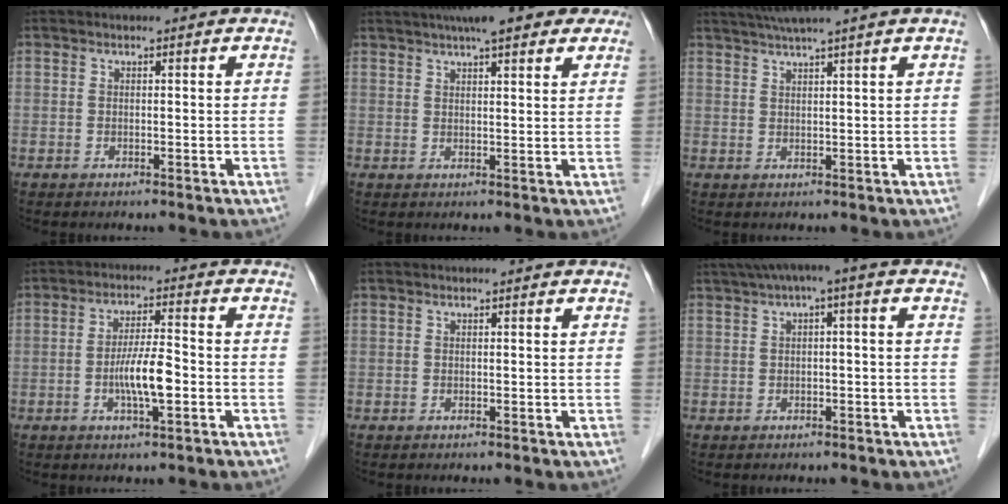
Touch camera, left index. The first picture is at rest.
{"total": 11.7, "force": [8.8, 2.7, 7.3], "torque": [-0.106, 0.036, 0.115]}
{"total": 6.0, "force": [4.8, -1.6, 3.2], "torque": [-0.047, 0.019, 0.079]}
{"total": 6.2, "force": [-1.8, 0.9, 5.8], "torque": [-0.118, -0.001, -0.034]}
{"total": 0.0}
{"total": 4.3, "force": [1.4, 0.5, 4.1], "torque": [-0.069, 0.030, 0.021]}